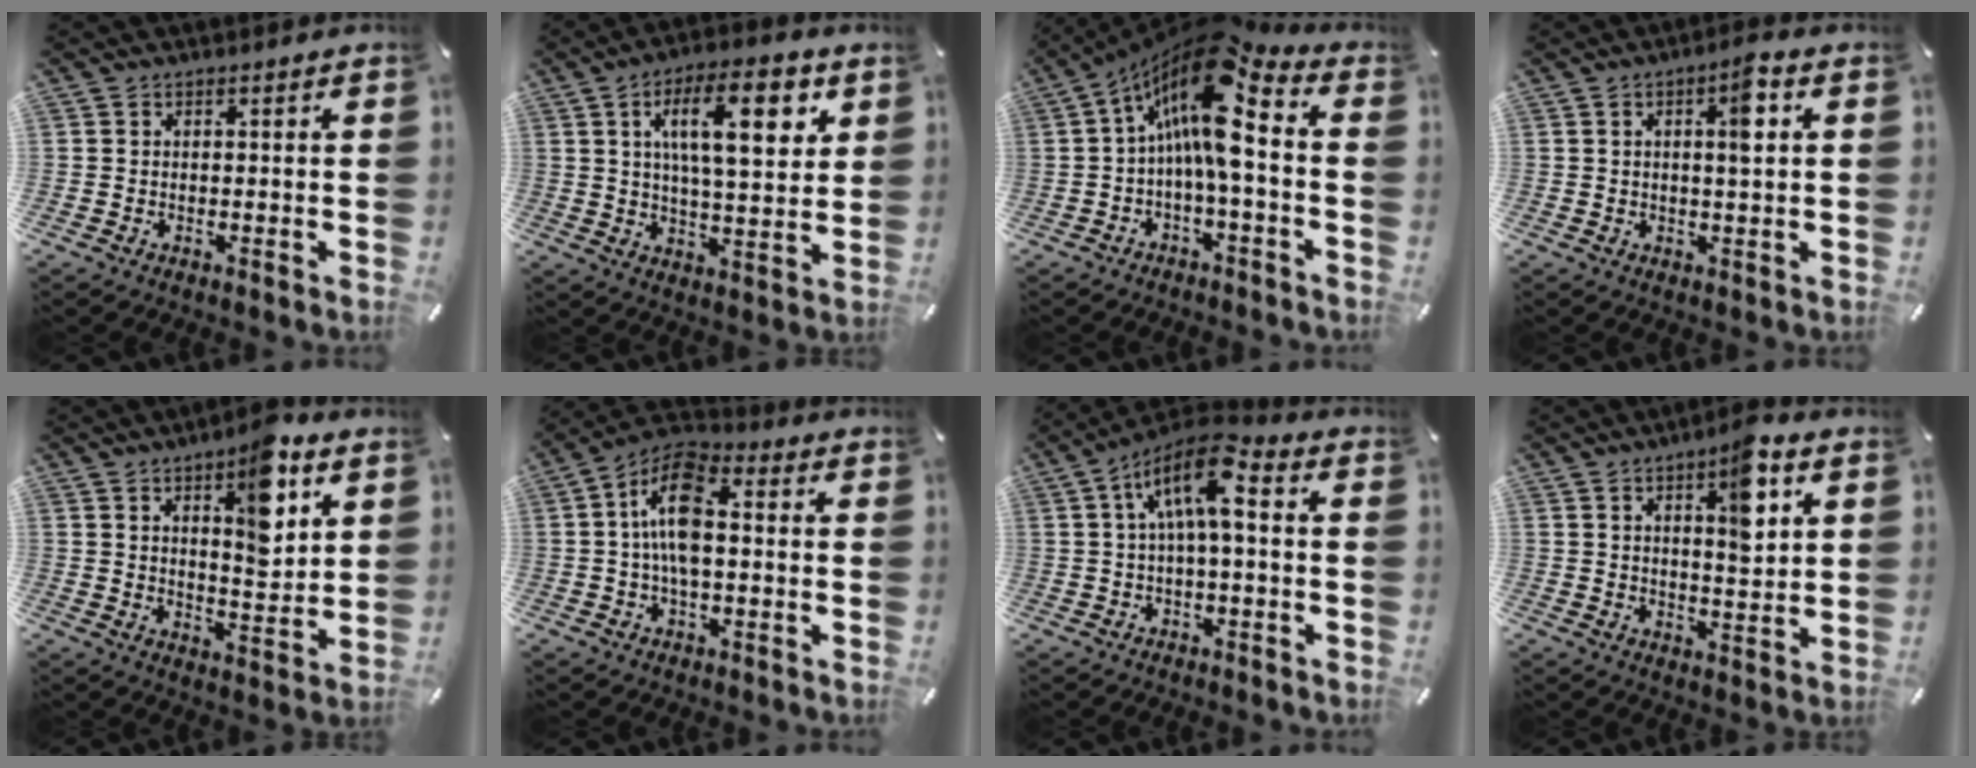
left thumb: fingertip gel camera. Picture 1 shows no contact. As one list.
[{"total": 16.8, "force": [6.2, 6.4, 14.2], "torque": [-0.222, -0.001, 0.094]}, {"total": 17.3, "force": [3.2, 6.0, 15.9], "torque": [-0.303, -0.025, 0.047]}, {"total": 5.8, "force": [1.5, 1.2, 5.4], "torque": [-0.084, -0.005, 0.018]}, {"total": 11.9, "force": [6.2, 4.4, 9.1], "torque": [-0.123, -0.032, 0.100]}, {"total": 11.3, "force": [-0.2, 5.4, 9.9], "torque": [-0.198, 0.010, -0.001]}, {"total": 12.3, "force": [2.2, 4.9, 11.1], "torque": [-0.200, -0.004, 0.036]}, {"total": 9.3, "force": [4.3, 2.7, 7.8], "torque": [-0.102, -0.024, 0.063]}]